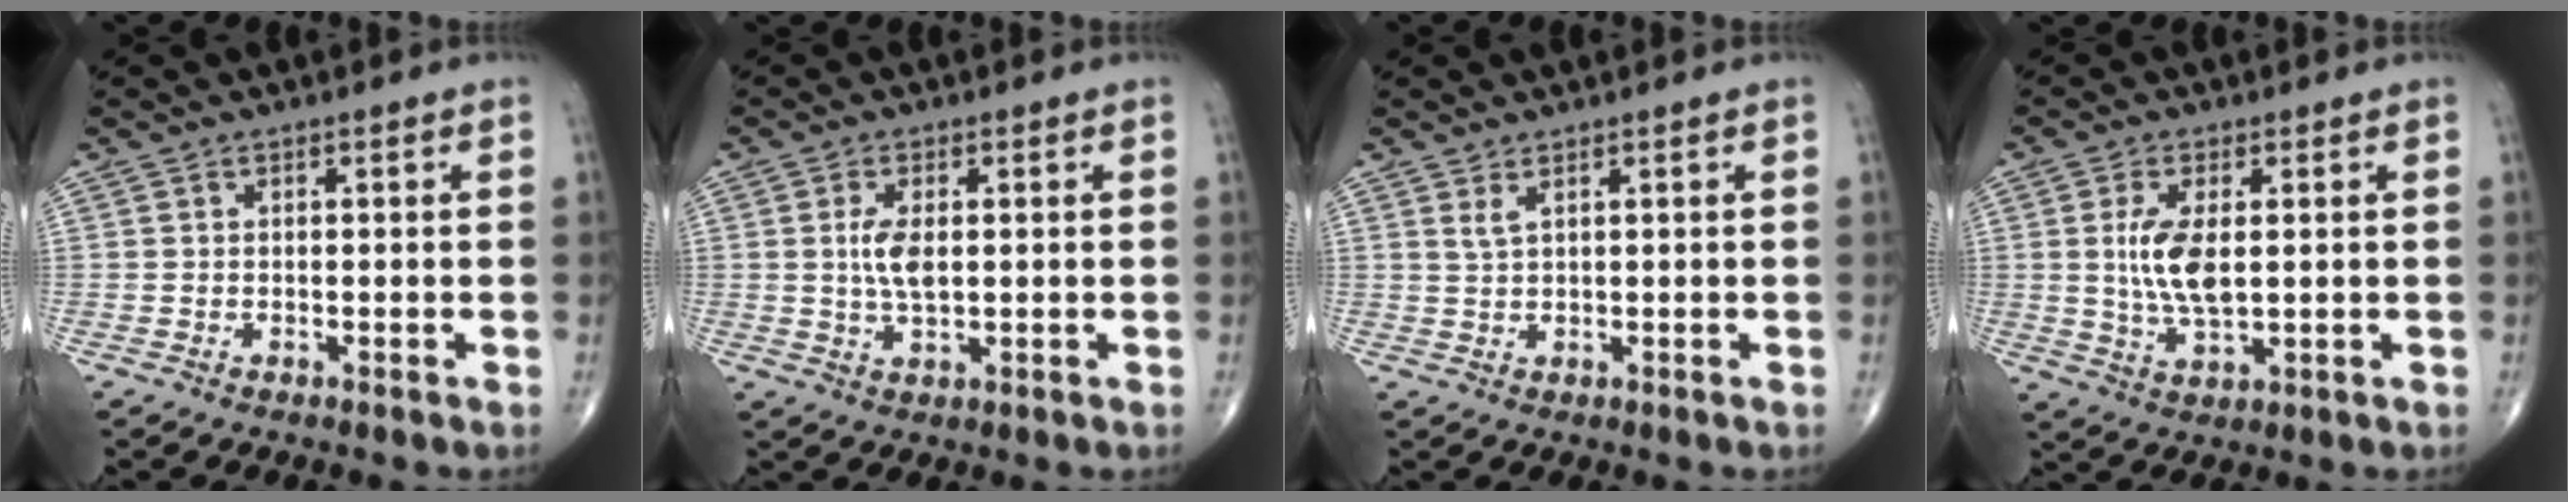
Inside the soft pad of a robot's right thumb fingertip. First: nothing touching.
{"total": 4.9, "force": [0.6, 2.2, 4.3], "torque": [-0.087, -0.006, 0.011]}
{"total": 1.6, "force": [1.0, 0.3, 1.2], "torque": [-0.028, -0.003, 0.025]}
{"total": 8.0, "force": [0.9, 3.4, 7.2], "torque": [-0.144, -0.013, 0.022]}